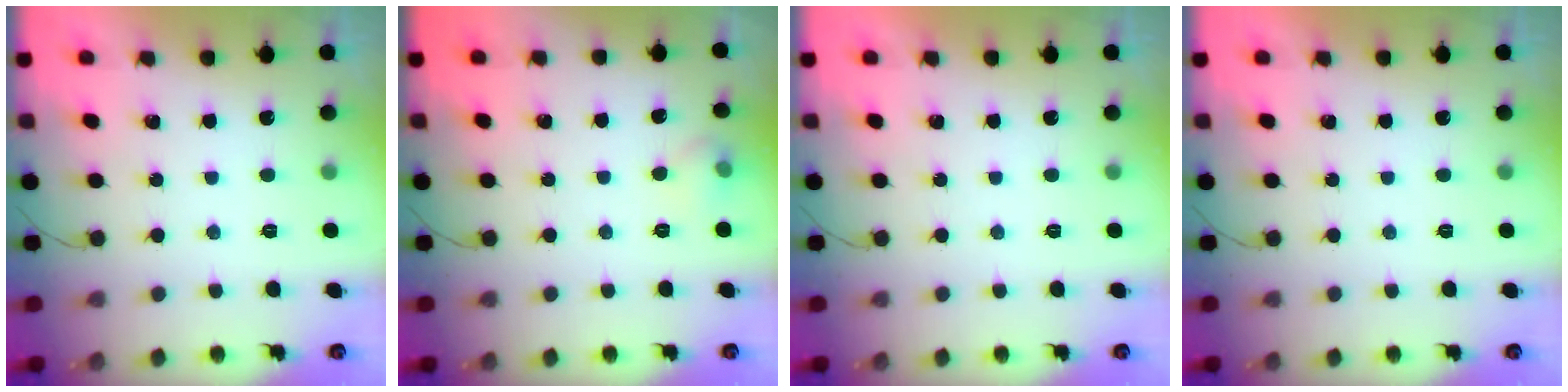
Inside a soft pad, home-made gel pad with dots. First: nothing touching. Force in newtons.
{"total": 5.1, "press": 4.6, "slide": 2.3}
{"total": 0.0}
{"total": 0.0}